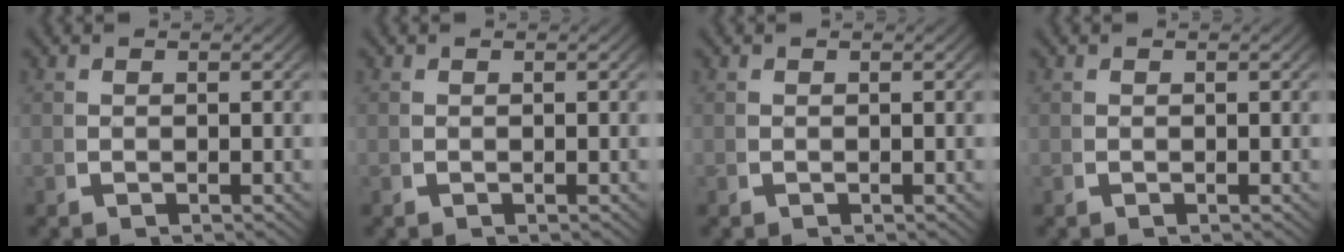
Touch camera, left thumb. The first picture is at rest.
{"total": 0.0}
{"total": 0.0}
{"total": 0.0}